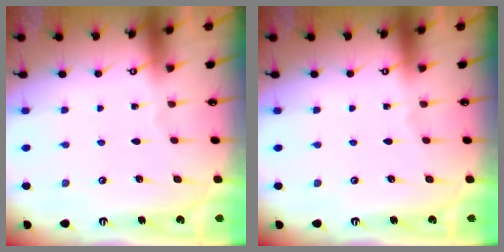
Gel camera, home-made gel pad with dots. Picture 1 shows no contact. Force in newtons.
{"total": 0.0}